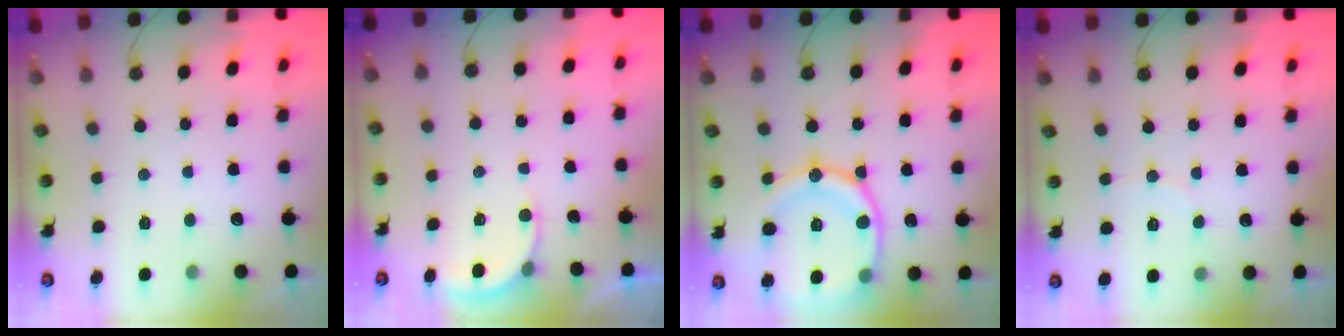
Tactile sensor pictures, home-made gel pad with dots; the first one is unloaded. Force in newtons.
{"total": 2.1, "press": 2.1, "slide": 0.2}
{"total": 18.0, "press": 17.9, "slide": 2.1}
{"total": 1.8, "press": 1.8, "slide": 0.2}